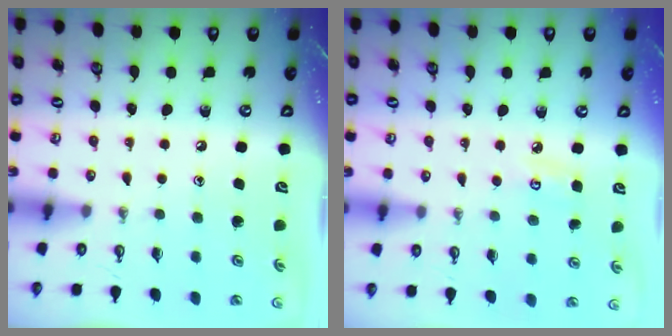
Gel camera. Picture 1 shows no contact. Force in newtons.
{"total": 4.7, "press": 4.7, "slide": 0.3}